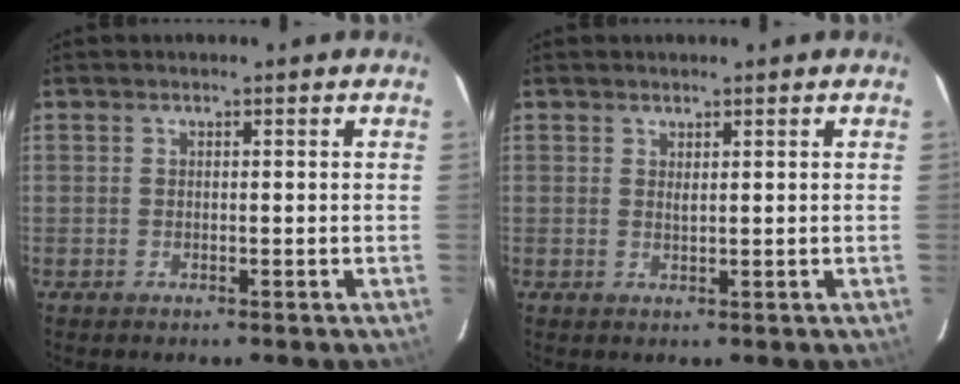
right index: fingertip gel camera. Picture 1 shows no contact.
{"total": 0.8, "force": [0.7, 0.3, 0.4], "torque": [-0.009, -0.002, 0.013]}